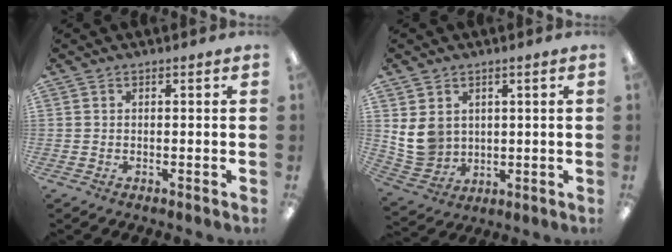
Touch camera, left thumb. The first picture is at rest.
{"total": 7.8, "force": [2.1, 6.9, 2.9], "torque": [-0.075, -0.004, 0.044]}